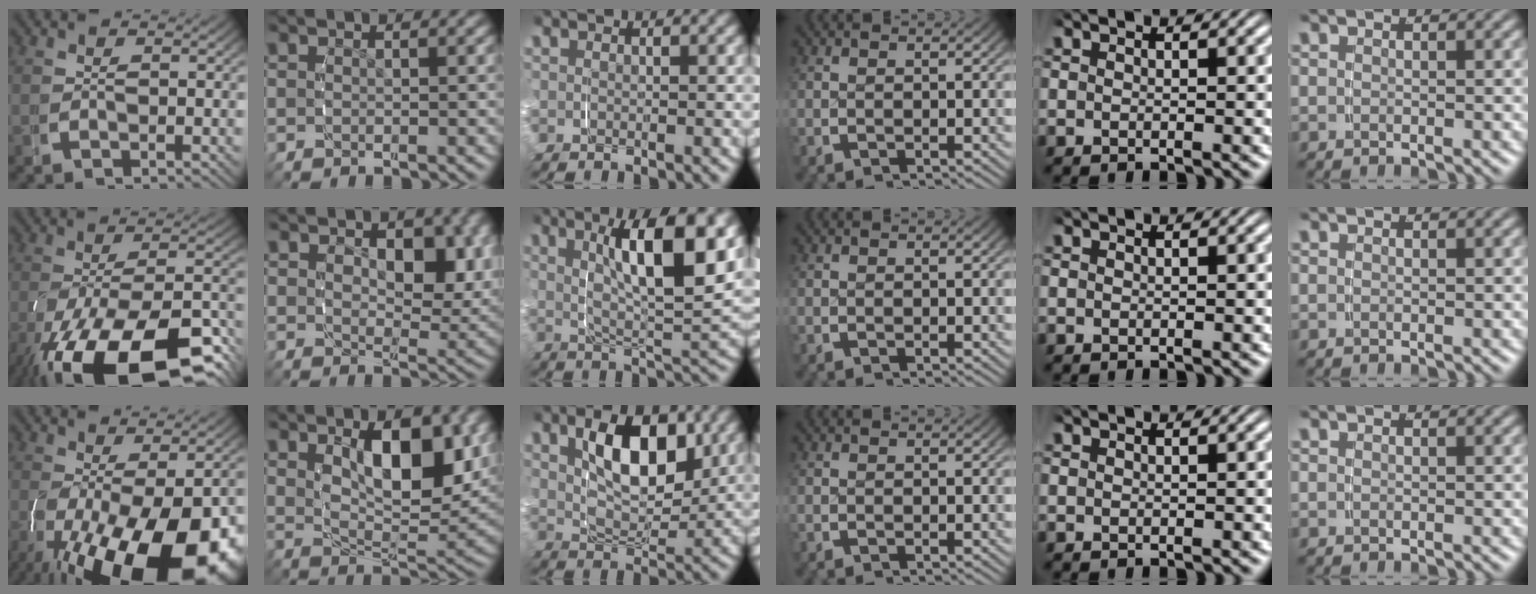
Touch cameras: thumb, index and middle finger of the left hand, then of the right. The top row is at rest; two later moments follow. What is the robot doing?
{"motion": "grasp_and_lifting", "object": "plastic wrap"}